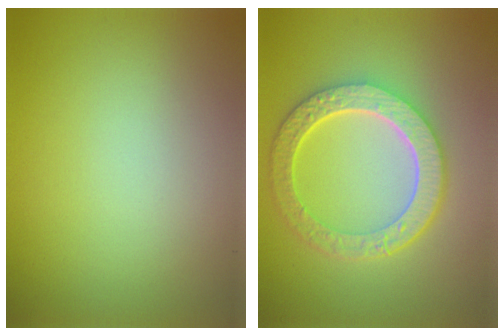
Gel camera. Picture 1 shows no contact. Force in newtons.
{"total": 6.9, "press": 5.0, "slide": 4.7}